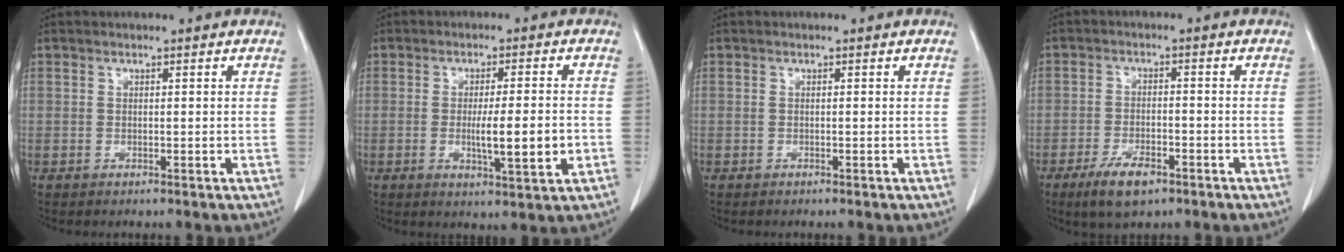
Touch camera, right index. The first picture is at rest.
{"total": 7.7, "force": [-1.5, 0.6, 7.5], "torque": [-0.118, -0.013, -0.022]}
{"total": 0.0}
{"total": 6.2, "force": [-3.8, 2.4, 4.2], "torque": [-0.083, -0.006, -0.061]}